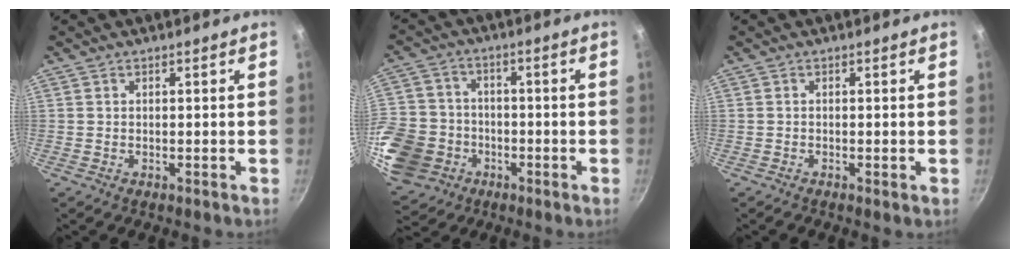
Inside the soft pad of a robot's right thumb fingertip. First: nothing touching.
{"total": 19.4, "force": [-6.2, 15.9, 9.2], "torque": [-0.203, 0.031, -0.111]}
{"total": 0.7, "force": [-0.3, 0.2, 0.6], "torque": [-0.013, 0.002, -0.007]}